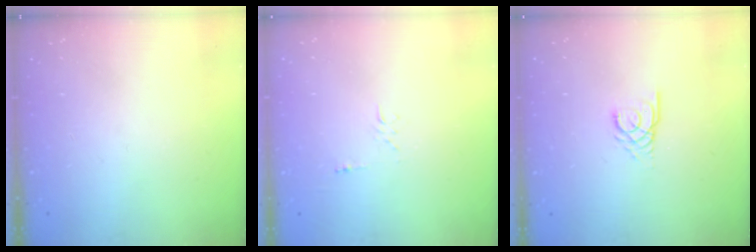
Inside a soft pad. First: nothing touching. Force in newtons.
{"total": 4.9, "press": 4.9, "slide": 0.5}
{"total": 3.2, "press": 3.2, "slide": 0.2}